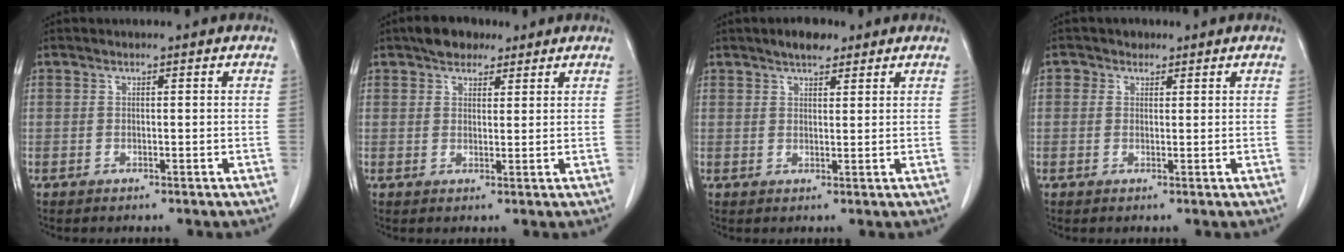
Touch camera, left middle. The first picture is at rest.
{"total": 4.4, "force": [3.2, 2.3, 1.9], "torque": [-0.035, 0.014, 0.056]}
{"total": 3.7, "force": [2.8, 1.5, 2.0], "torque": [-0.035, 0.008, 0.044]}
{"total": 1.7, "force": [0.9, 1.4, 0.2], "torque": [0.003, 0.003, 0.009]}